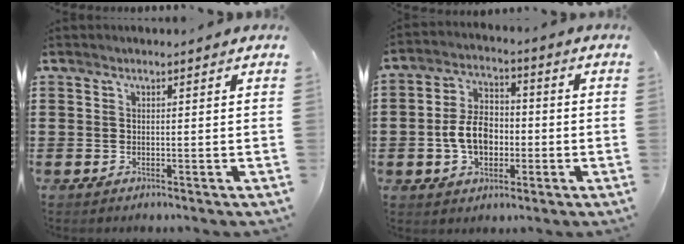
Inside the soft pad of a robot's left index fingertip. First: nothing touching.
{"total": 7.5, "force": [-1.6, 5.1, 5.2], "torque": [-0.118, 0.001, -0.039]}